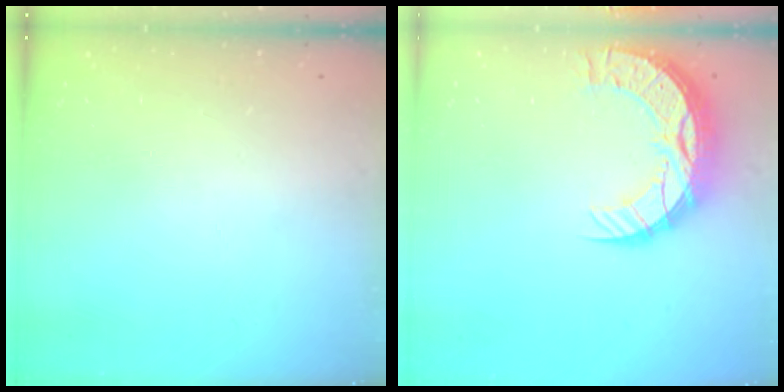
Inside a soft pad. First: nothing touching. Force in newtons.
{"total": 13.3, "press": 13.3, "slide": 0.9}